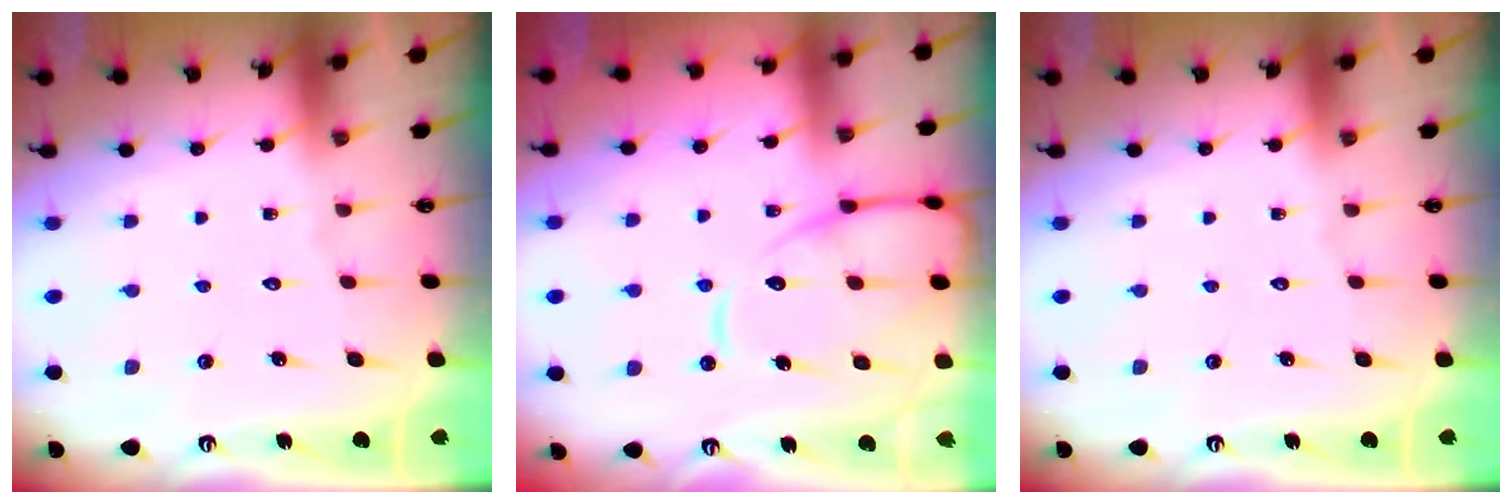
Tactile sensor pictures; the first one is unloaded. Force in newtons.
{"total": 12.4, "press": 12.4, "slide": 1.2}
{"total": 0.0}